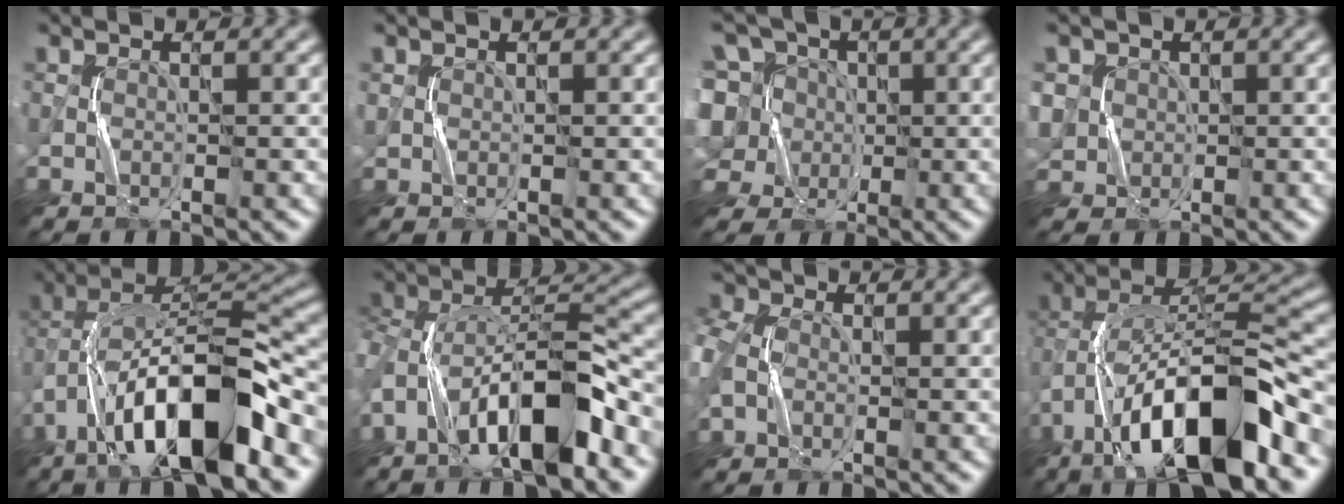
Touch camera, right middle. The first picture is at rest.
{"total": 0.5, "force": [0.2, 0.5, 0.0], "torque": [0.000, 0.000, 0.008]}
{"total": 10.2, "force": [-0.1, 9.1, 4.6], "torque": [-0.130, 0.037, -0.037]}
{"total": 3.3, "force": [0.5, 3.1, 0.9], "torque": [-0.027, 0.009, 0.016]}
{"total": 12.9, "force": [-6.2, 4.1, 10.5], "torque": [-0.172, 0.020, -0.106]}
{"total": 11.2, "force": [-6.3, 3.8, 8.5], "torque": [-0.140, 0.015, -0.117]}
{"total": 5.1, "force": [-0.4, 4.0, 3.1], "torque": [-0.103, 0.006, -0.013]}
{"total": 13.4, "force": [-7.2, 4.1, 10.5], "torque": [-0.173, 0.020, -0.123]}